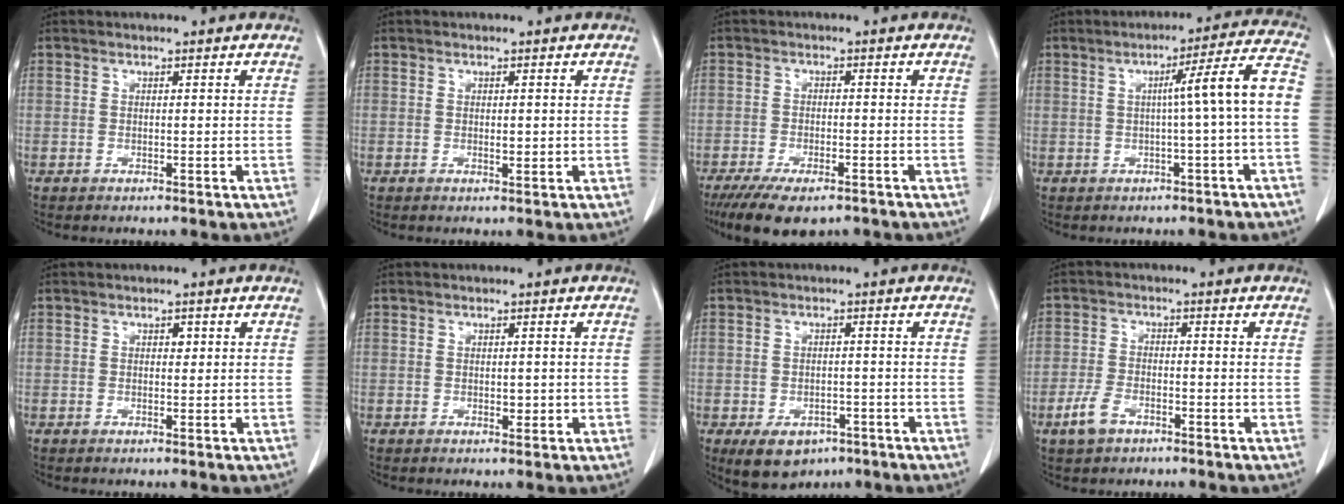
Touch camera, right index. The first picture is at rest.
{"total": 1.0, "force": [0.0, 0.4, 0.9], "torque": [-0.015, -0.002, 0.001]}
{"total": 9.7, "force": [-7.1, 3.4, 5.7], "torque": [-0.090, -0.014, -0.109]}
{"total": 8.5, "force": [-0.5, -1.2, 8.4], "torque": [-0.114, 0.021, -0.008]}
{"total": 0.9, "force": [0.3, 0.6, 0.6], "torque": [-0.006, 0.001, 0.003]}
{"total": 1.3, "force": [-0.2, 0.8, 1.0], "torque": [-0.013, -0.001, 0.000]}
{"total": 6.4, "force": [-3.6, 4.4, 2.9], "torque": [-0.043, 0.000, -0.043]}
{"total": 4.3, "force": [-2.6, 2.3, 2.5], "torque": [-0.059, 0.000, -0.045]}